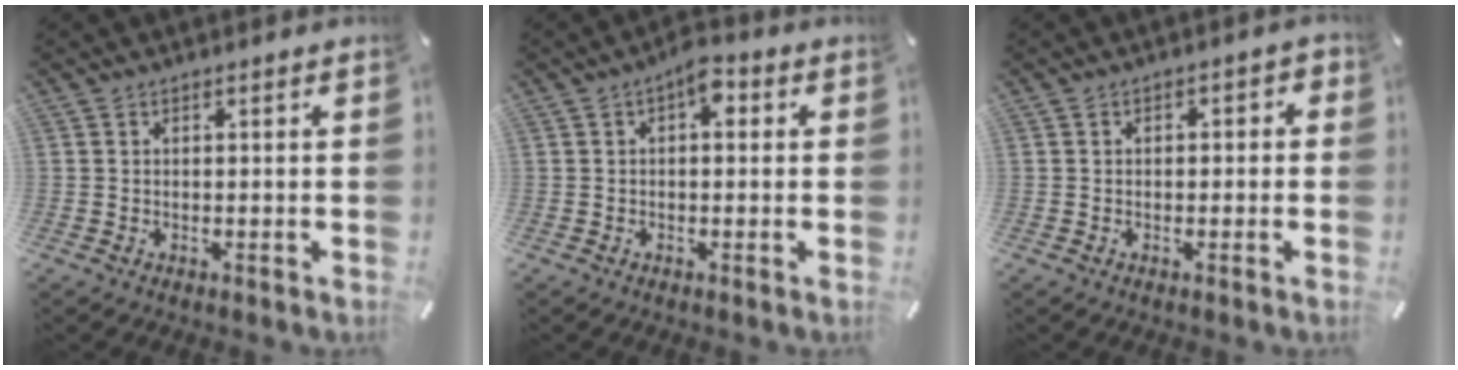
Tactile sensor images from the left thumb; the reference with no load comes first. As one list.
[{"total": 4.6, "force": [1.0, 2.4, 3.8], "torque": [-0.054, 0.006, 0.010]}, {"total": 2.0, "force": [-0.9, 1.4, 1.2], "torque": [-0.021, 0.011, -0.019]}]